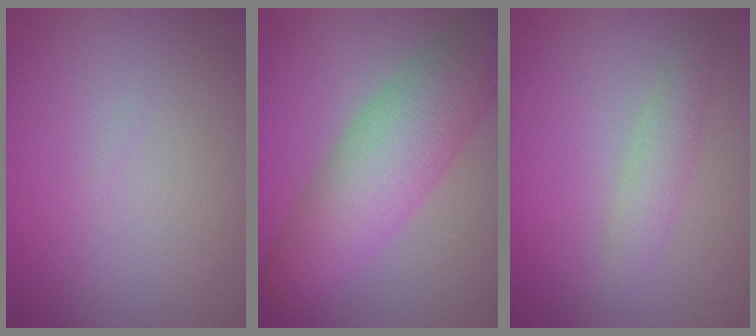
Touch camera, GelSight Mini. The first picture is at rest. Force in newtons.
{"total": 7.7, "press": 7.7, "slide": 0.3}
{"total": 1.8, "press": 1.8, "slide": 0.0}